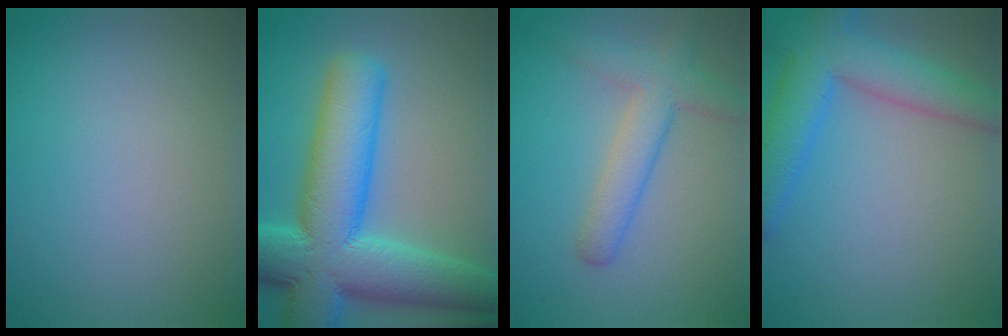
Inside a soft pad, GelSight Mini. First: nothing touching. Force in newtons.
{"total": 13.2, "press": 13.2, "slide": 0.6}
{"total": 4.0, "press": 4.0, "slide": 0.2}
{"total": 6.9, "press": 6.9, "slide": 0.4}